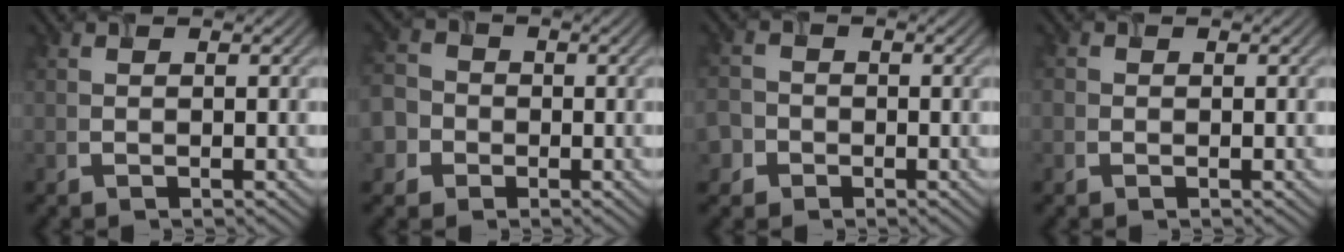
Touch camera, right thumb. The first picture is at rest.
{"total": 4.8, "force": [-1.7, 4.3, 1.1], "torque": [-0.027, -0.010, -0.052]}
{"total": 2.9, "force": [-1.6, 2.4, 0.4], "torque": [-0.006, -0.011, -0.035]}
{"total": 0.8, "force": [-0.1, 0.8, 0.0], "torque": [-0.001, -0.003, 0.000]}